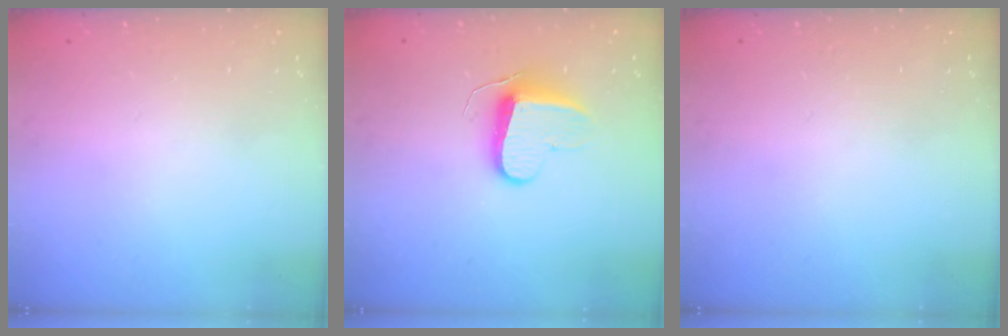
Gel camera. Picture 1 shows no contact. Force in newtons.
{"total": 9.5, "press": 9.5, "slide": 0.2}
{"total": 0.0}